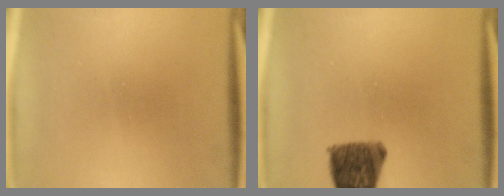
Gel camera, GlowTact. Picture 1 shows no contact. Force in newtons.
{"total": 10.1}